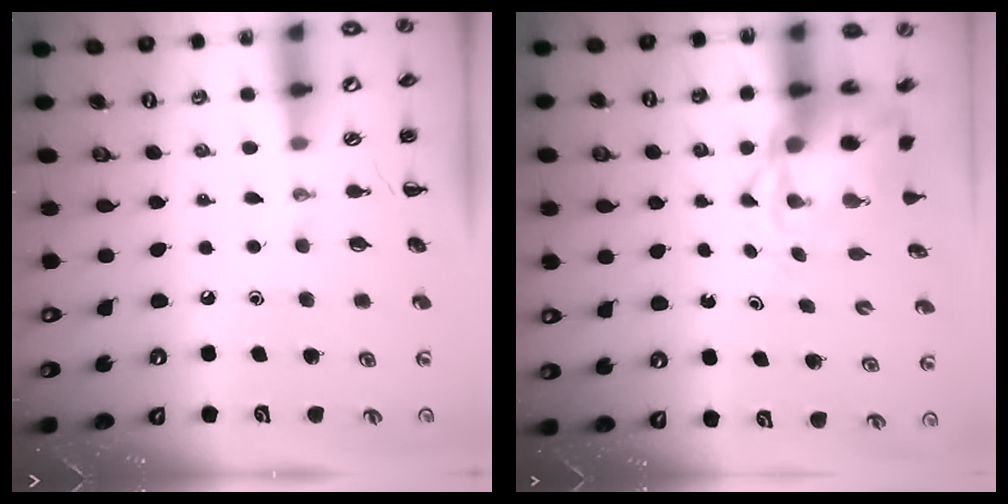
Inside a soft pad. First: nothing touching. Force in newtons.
{"total": 5.4, "press": 5.4, "slide": 0.7}